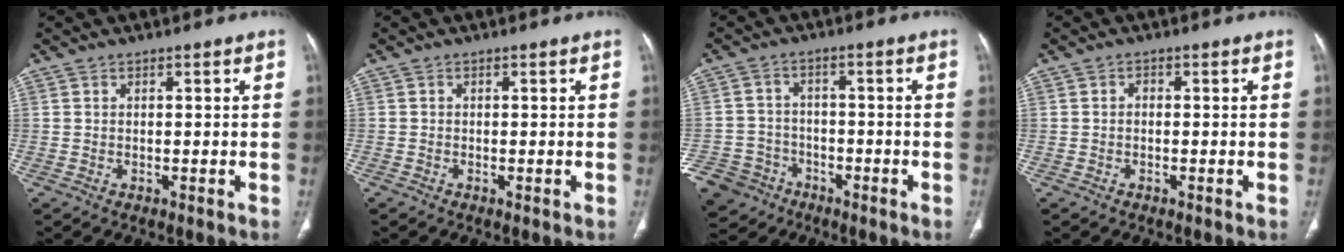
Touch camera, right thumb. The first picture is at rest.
{"total": 0.0}
{"total": 11.8, "force": [-7.1, 8.9, 3.3], "torque": [-0.080, 0.037, -0.119]}
{"total": 0.8, "force": [-0.2, 0.6, 0.5], "torque": [-0.008, 0.002, -0.006]}